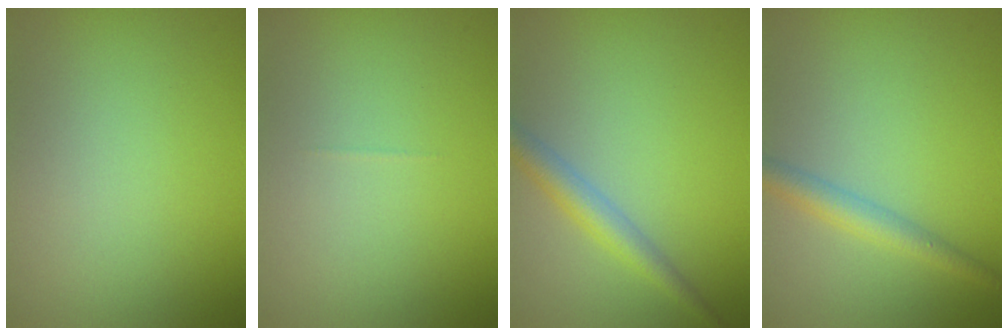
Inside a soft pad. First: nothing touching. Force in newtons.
{"total": 0.0}
{"total": 2.7, "press": 2.7, "slide": 0.1}
{"total": 2.5, "press": 2.5, "slide": 0.0}